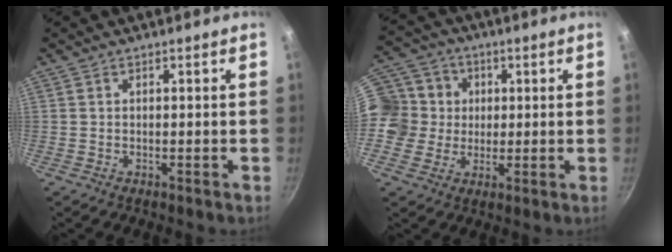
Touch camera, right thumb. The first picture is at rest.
{"total": 13.1, "force": [1.6, 12.1, 4.8], "torque": [-0.080, 0.018, 0.018]}